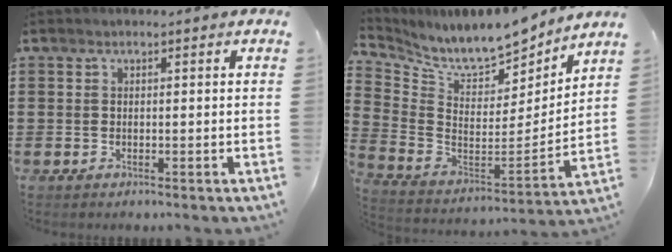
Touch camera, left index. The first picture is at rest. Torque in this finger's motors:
{"motor_torque": [2.14, 0.00, 0.39, 0.11]}